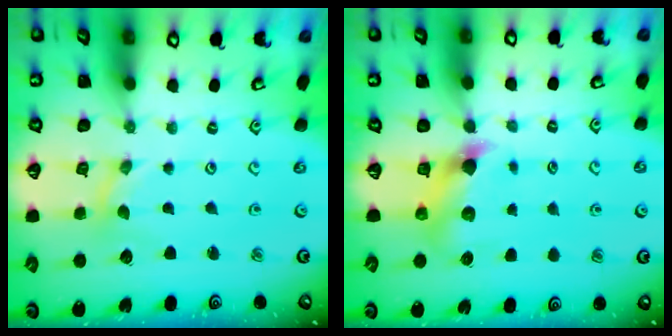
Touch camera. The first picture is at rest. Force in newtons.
{"total": 7.2, "press": 7.2, "slide": 0.6}